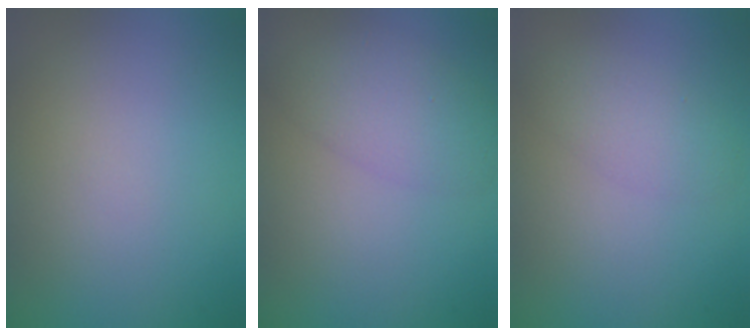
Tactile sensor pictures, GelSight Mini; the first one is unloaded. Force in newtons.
{"total": 4.2, "press": 4.2, "slide": 0.2}
{"total": 2.4, "press": 2.4, "slide": 0.2}